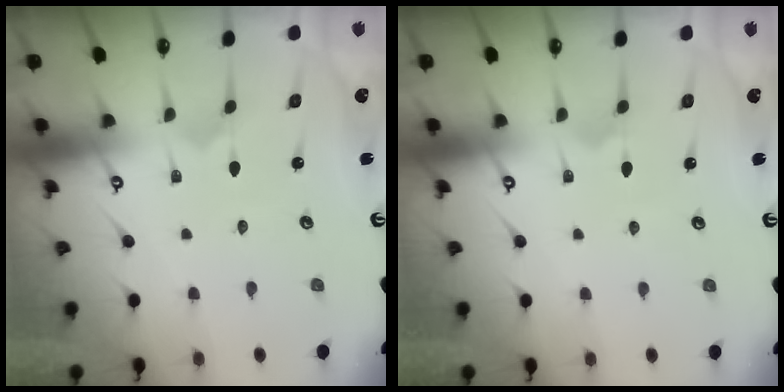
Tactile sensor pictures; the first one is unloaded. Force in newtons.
{"total": 3.2, "press": 3.2, "slide": 0.1}